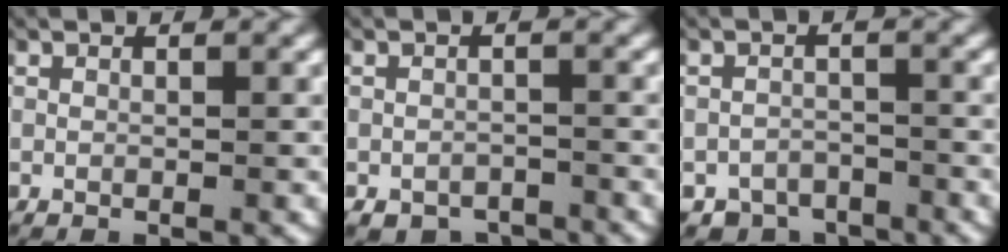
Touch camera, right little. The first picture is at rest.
{"total": 4.0, "force": [-3.2, 2.3, 0.7], "torque": [0.004, -0.012, -0.051]}
{"total": 5.9, "force": [-5.0, 3.2, 0.3], "torque": [0.020, -0.013, -0.088]}